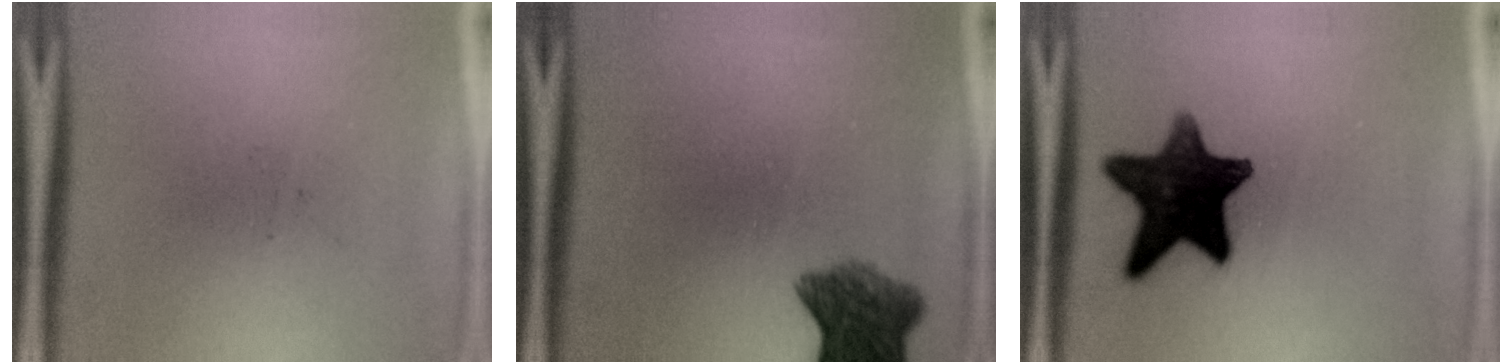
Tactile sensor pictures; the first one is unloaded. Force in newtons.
{"total": 6.6}
{"total": 13.5}